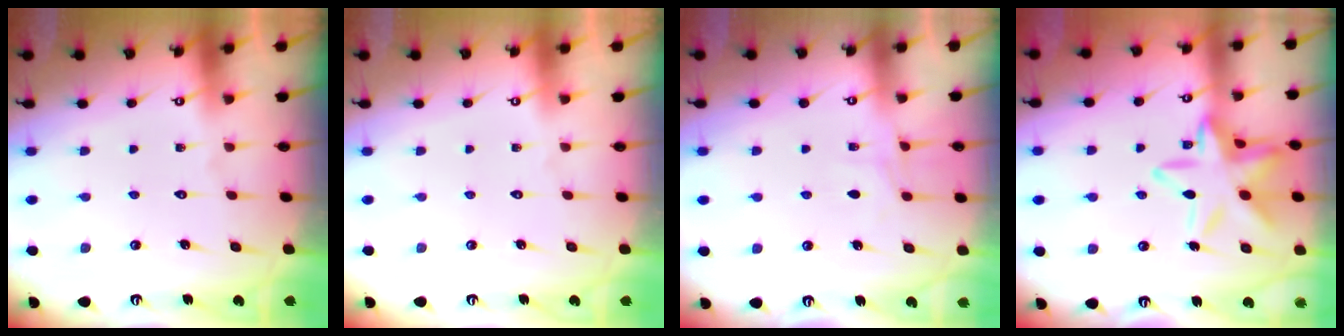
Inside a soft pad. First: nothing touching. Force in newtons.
{"total": 0.0}
{"total": 6.5, "press": 6.5, "slide": 0.4}
{"total": 17.0, "press": 16.9, "slide": 1.2}